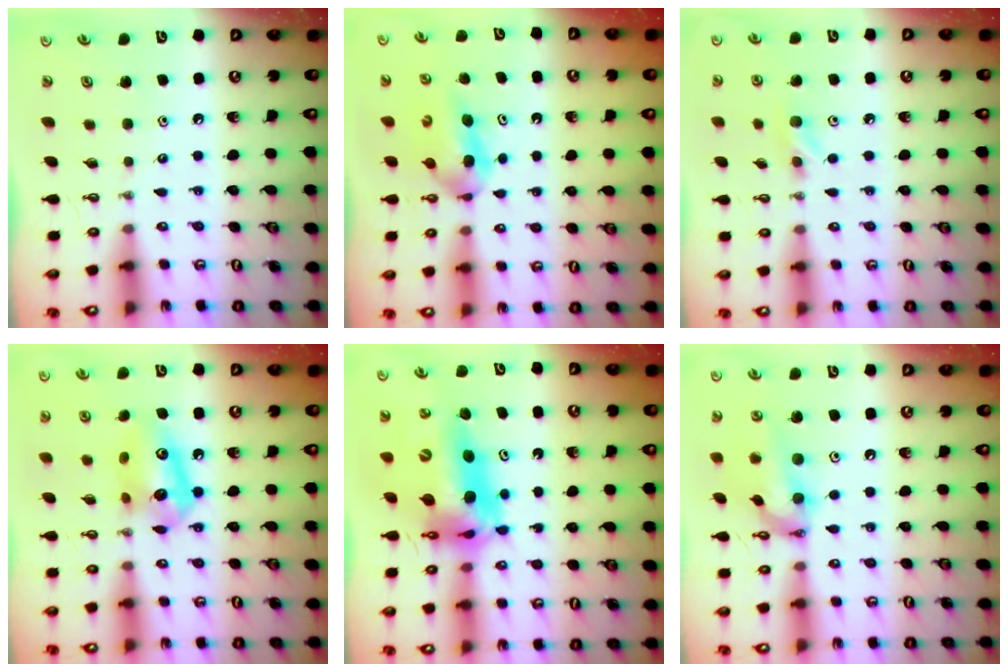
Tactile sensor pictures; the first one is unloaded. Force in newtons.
{"total": 5.4, "press": 5.4, "slide": 0.2}
{"total": 6.5, "press": 6.3, "slide": 1.7}
{"total": 9.9, "press": 9.8, "slide": 1.4}
{"total": 16.4, "press": 16.3, "slide": 1.6}
{"total": 14.3, "press": 14.2, "slide": 1.8}